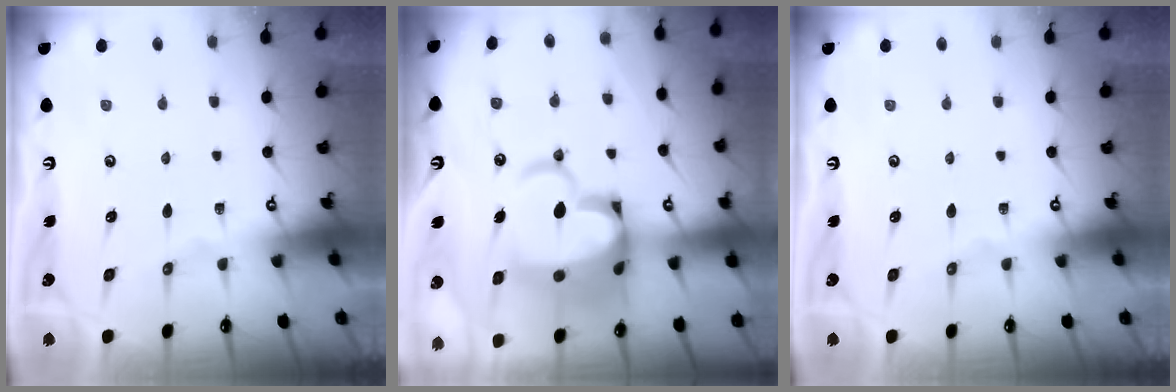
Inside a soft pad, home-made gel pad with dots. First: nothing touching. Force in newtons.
{"total": 15.9, "press": 15.8, "slide": 2.2}
{"total": 0.0}